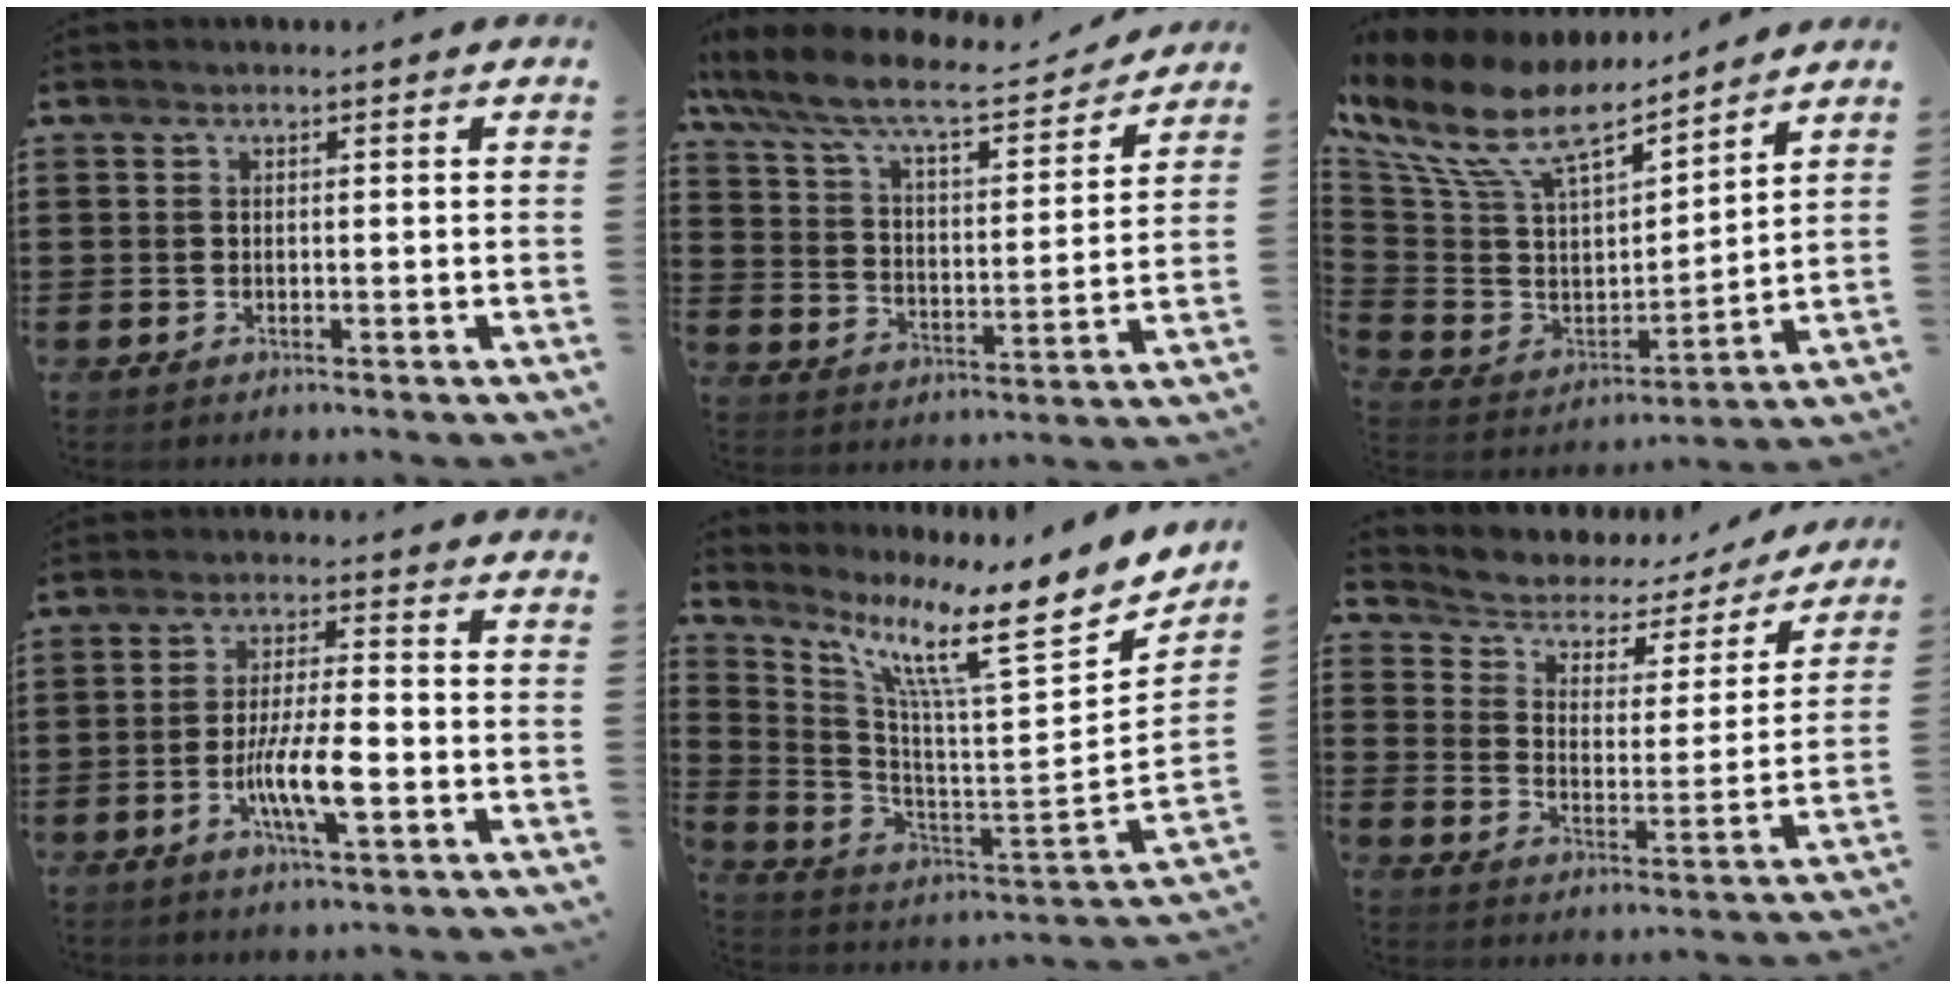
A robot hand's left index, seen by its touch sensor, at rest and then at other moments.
{"total": 8.7, "force": [7.6, 1.2, 4.1], "torque": [-0.112, -0.045, 0.124]}
{"total": 12.0, "force": [8.8, 4.7, 6.7], "torque": [-0.174, -0.053, 0.153]}
{"total": 7.9, "force": [-2.5, 1.8, 7.2], "torque": [-0.145, -0.006, -0.049]}
{"total": 10.8, "force": [7.1, 1.0, 8.1], "torque": [-0.164, -0.067, 0.103]}
{"total": 3.6, "force": [2.5, 2.5, 0.9], "torque": [-0.039, -0.018, 0.032]}